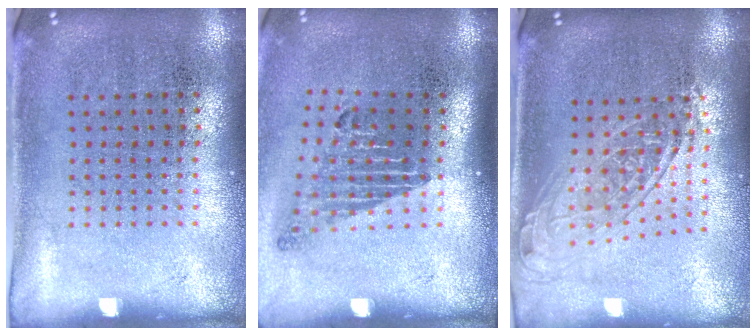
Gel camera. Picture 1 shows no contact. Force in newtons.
{"total": 1.8, "press": 1.2, "slide": 1.3}
{"total": 1.8, "press": 1.4, "slide": 1.1}